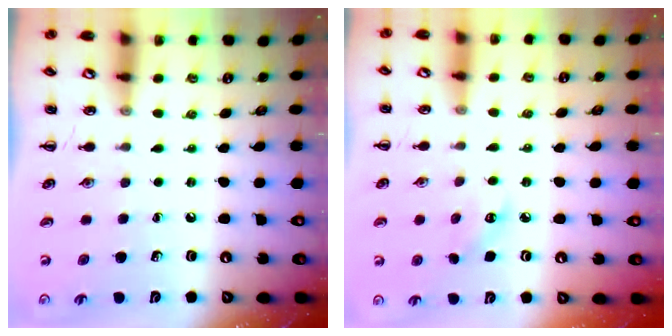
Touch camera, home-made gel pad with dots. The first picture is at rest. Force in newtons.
{"total": 3.9, "press": 3.7, "slide": 1.1}